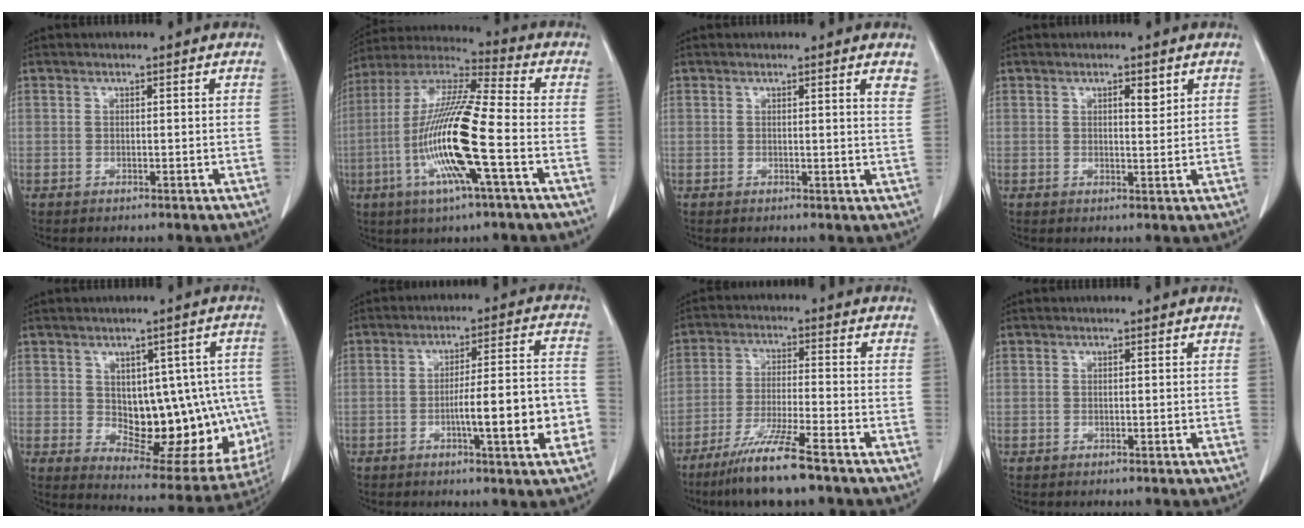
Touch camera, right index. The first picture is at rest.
{"total": 17.3, "force": [-4.7, 0.8, 16.6], "torque": [-0.340, -0.011, -0.096]}
{"total": 2.8, "force": [2.2, 0.0, 1.9], "torque": [-0.021, -0.011, 0.013]}
{"total": 2.1, "force": [1.2, 0.6, 1.7], "torque": [-0.025, -0.005, 0.017]}
{"total": 17.2, "force": [-1.0, 8.7, 14.8], "torque": [-0.161, 0.013, 0.016]}
{"total": 11.3, "force": [-3.3, 0.9, 10.8], "torque": [-0.158, 0.011, -0.047]}
{"total": 9.7, "force": [-6.9, -0.1, 6.8], "torque": [-0.132, -0.030, -0.128]}
{"total": 0.0}